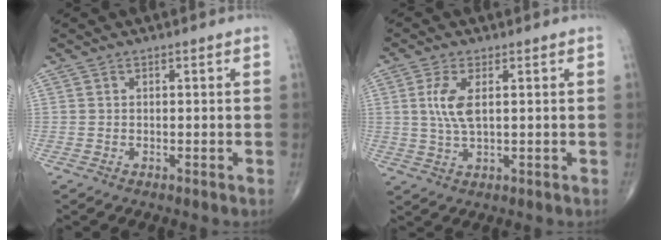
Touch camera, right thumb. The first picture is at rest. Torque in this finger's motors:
{"motor_torque": [0.86, 1.06, 0.73, -0.52, 0.07]}